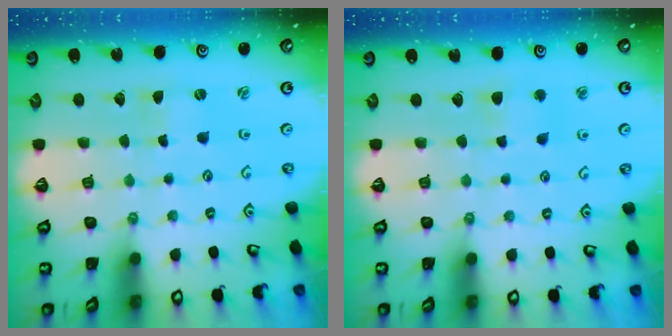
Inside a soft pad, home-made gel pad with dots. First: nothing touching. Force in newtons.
{"total": 3.0, "press": 3.0, "slide": 0.5}